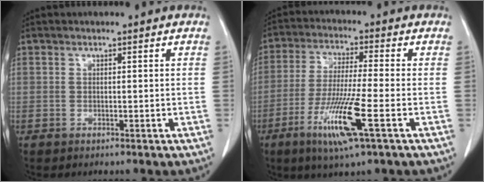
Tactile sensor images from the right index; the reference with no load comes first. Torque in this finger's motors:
{"motor_torque": [0.99, -0.14, 0.35, 0.12]}